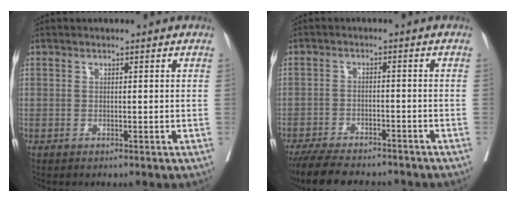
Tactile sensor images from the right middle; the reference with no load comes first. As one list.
[{"total": 11.4, "force": [-9.9, 2.8, 4.8], "torque": [-0.078, -0.011, -0.149]}]